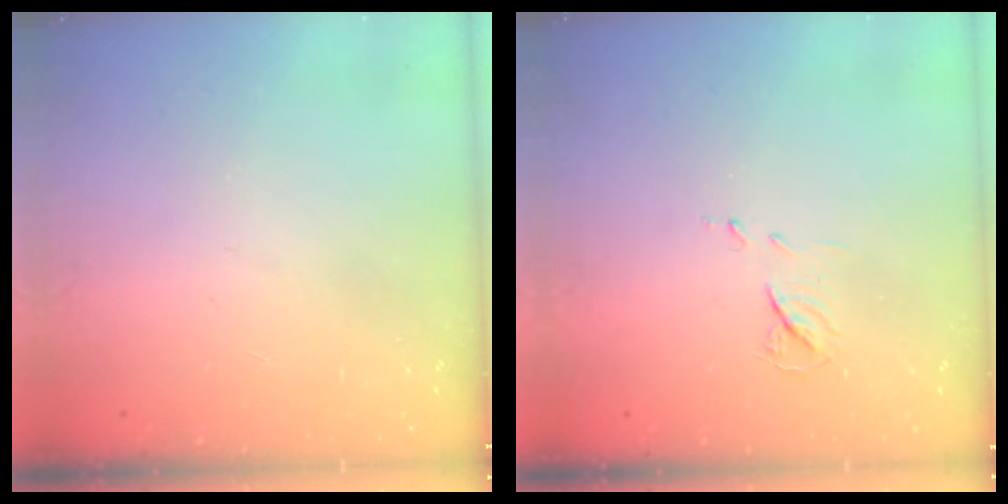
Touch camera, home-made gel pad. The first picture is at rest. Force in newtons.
{"total": 5.8, "press": 5.8, "slide": 0.5}